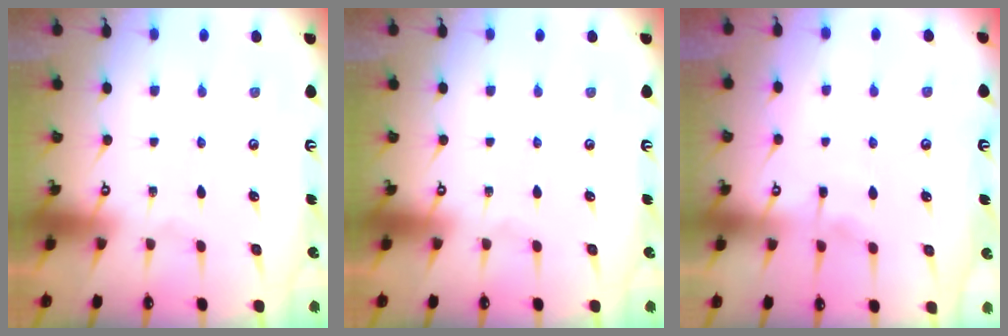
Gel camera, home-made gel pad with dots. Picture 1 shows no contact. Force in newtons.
{"total": 0.0}
{"total": 1.7, "press": 1.7, "slide": 0.4}